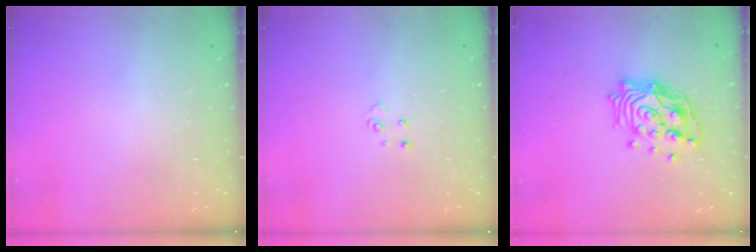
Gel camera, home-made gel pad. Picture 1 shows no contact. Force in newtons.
{"total": 4.1, "press": 4.1, "slide": 0.4}
{"total": 15.1, "press": 14.9, "slide": 1.9}